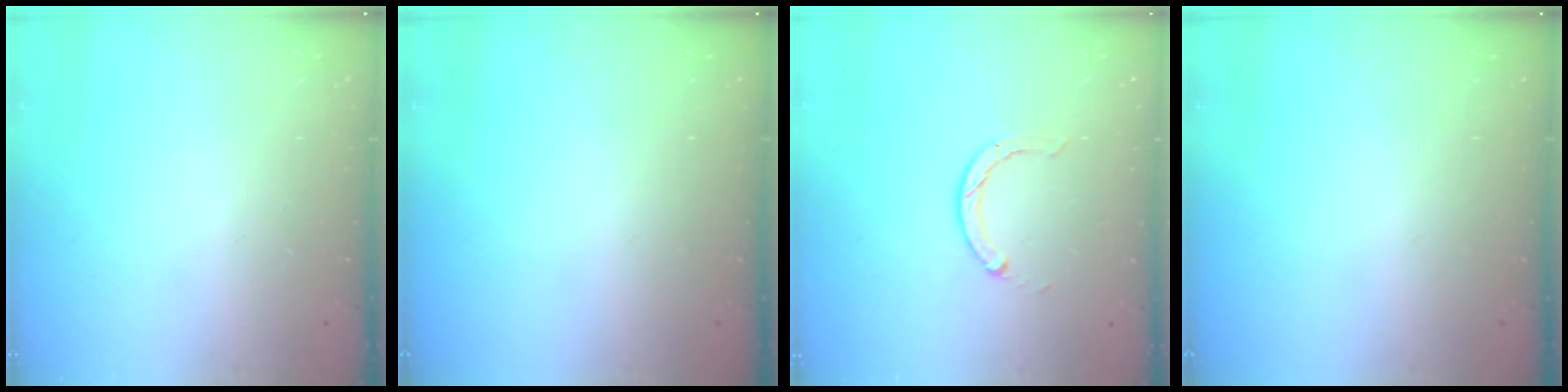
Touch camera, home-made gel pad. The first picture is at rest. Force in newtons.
{"total": 0.0}
{"total": 2.0, "press": 2.0, "slide": 0.3}
{"total": 0.0}